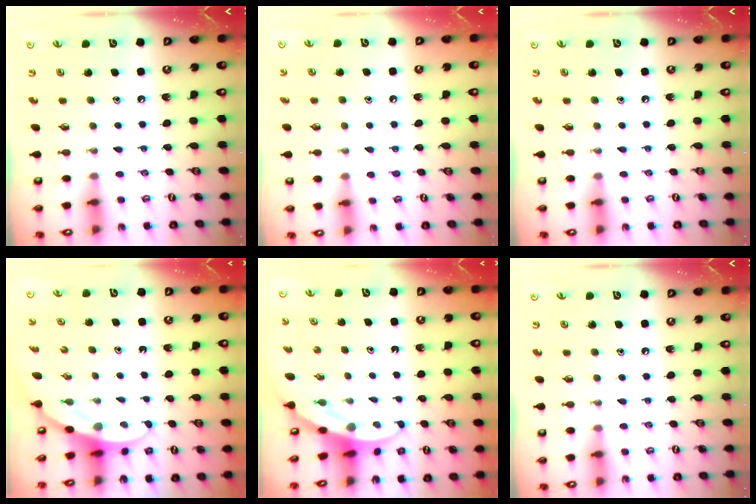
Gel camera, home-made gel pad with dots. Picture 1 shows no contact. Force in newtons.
{"total": 5.0, "press": 5.0, "slide": 0.6}
{"total": 0.0}
{"total": 3.0, "press": 3.0, "slide": 0.1}
{"total": 3.8, "press": 3.8, "slide": 0.5}
{"total": 0.0}